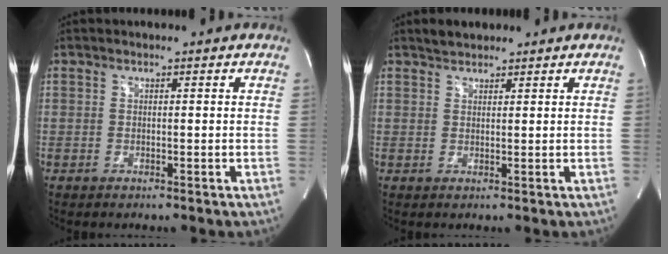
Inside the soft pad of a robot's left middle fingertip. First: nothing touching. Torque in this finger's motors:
{"motor_torque": [0.05, -0.02, -0.02, 0.00]}